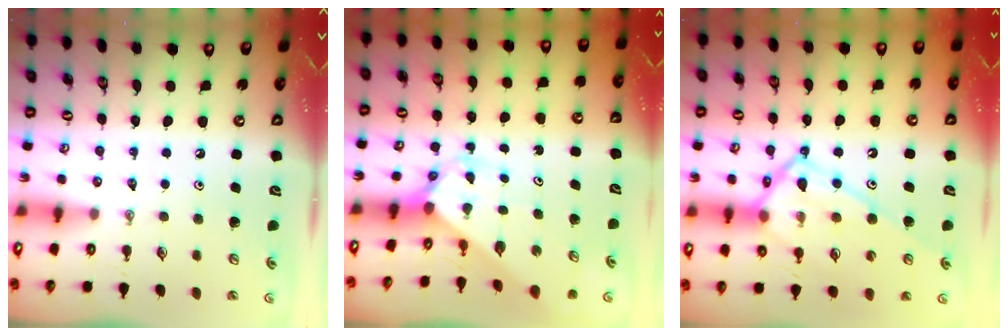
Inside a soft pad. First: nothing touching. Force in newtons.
{"total": 2.5, "press": 2.5, "slide": 0.2}
{"total": 16.9, "press": 16.8, "slide": 1.3}